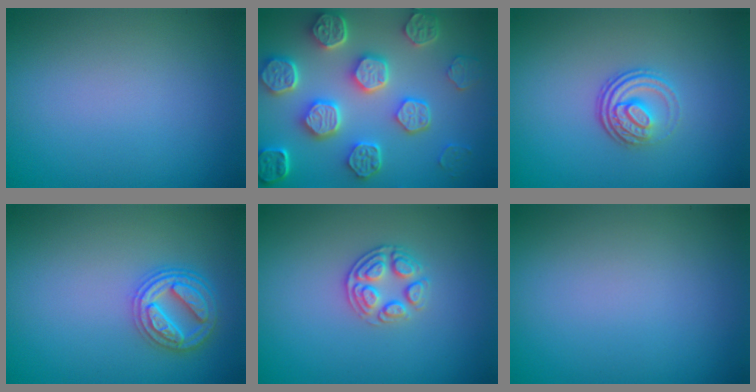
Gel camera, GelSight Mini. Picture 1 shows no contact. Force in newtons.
{"total": 8.3, "press": 6.4, "slide": 5.3}
{"total": 3.6, "press": 2.5, "slide": 2.6}
{"total": 3.9, "press": 3.7, "slide": 1.3}
{"total": 2.6, "press": 2.5, "slide": 0.9}
{"total": 0.0}